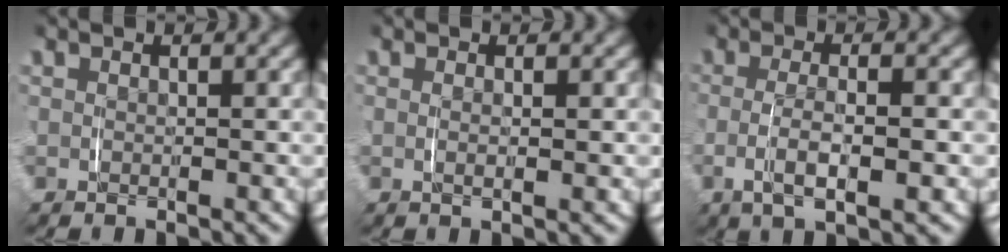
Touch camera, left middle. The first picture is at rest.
{"total": 0.8, "force": [0.2, -0.1, 0.8], "torque": [-0.017, -0.005, 0.005]}
{"total": 3.9, "force": [-0.9, 1.2, 3.6], "torque": [-0.067, -0.003, -0.014]}